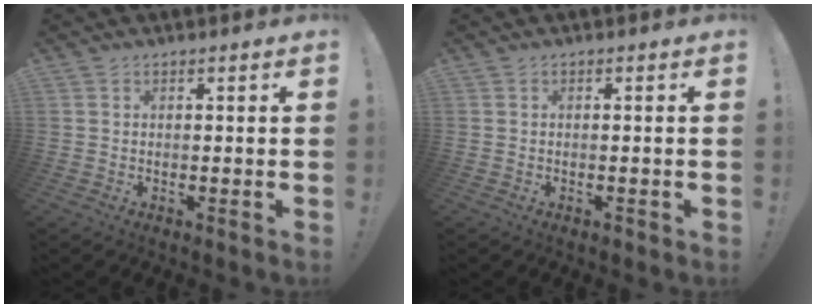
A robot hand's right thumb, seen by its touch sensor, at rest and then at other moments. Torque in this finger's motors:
{"motor_torque": [0.13, -0.03, 0.01, -0.01, 0.00]}